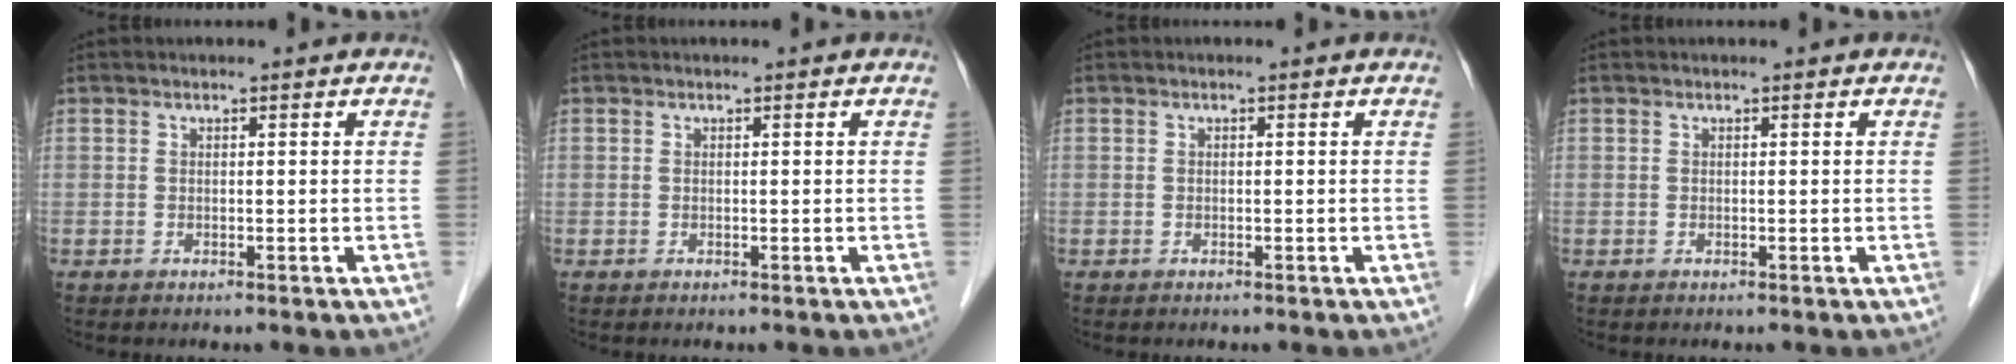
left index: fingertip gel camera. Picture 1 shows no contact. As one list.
[{"total": 0.0}, {"total": 0.0}, {"total": 0.0}]